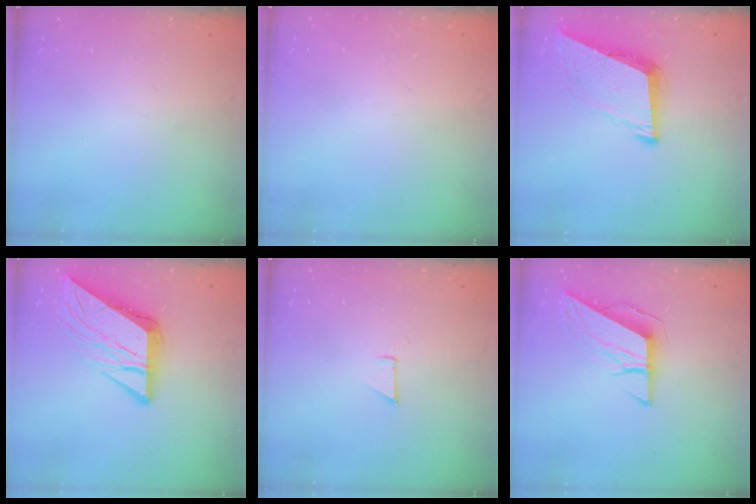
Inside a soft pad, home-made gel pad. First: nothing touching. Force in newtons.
{"total": 1.6, "press": 1.6, "slide": 0.1}
{"total": 9.1, "press": 8.2, "slide": 3.8}
{"total": 11.2, "press": 11.2, "slide": 1.1}
{"total": 0.9, "press": 0.9, "slide": 0.1}
{"total": 8.2, "press": 8.2, "slide": 0.3}